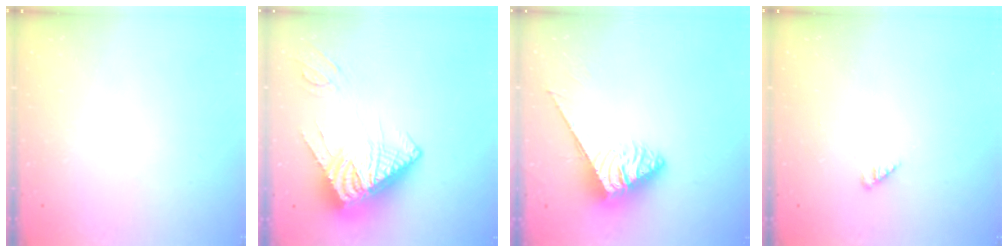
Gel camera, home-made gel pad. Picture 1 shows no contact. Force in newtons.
{"total": 13.5, "press": 13.3, "slide": 2.0}
{"total": 3.9, "press": 3.8, "slide": 0.4}
{"total": 3.0, "press": 2.9, "slide": 0.3}